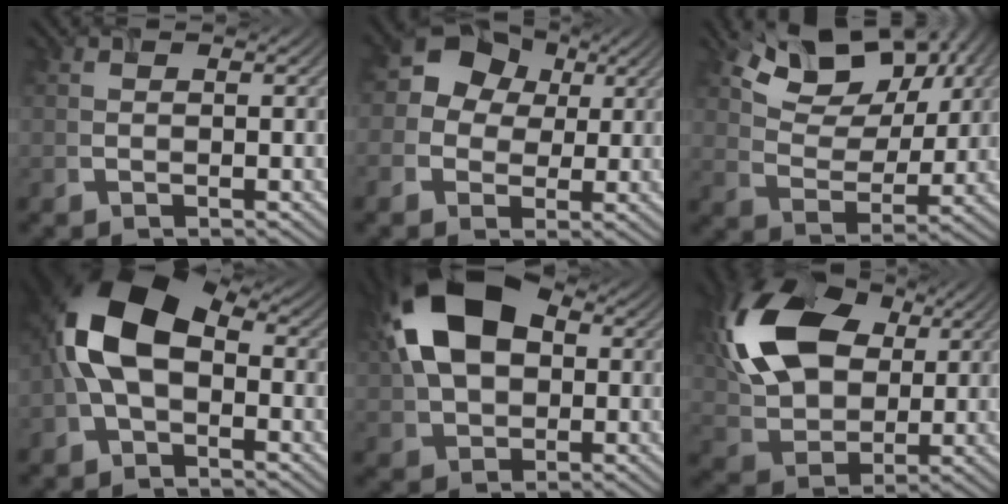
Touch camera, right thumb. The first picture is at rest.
{"total": 8.5, "force": [1.5, 7.6, 3.5], "torque": [-0.081, 0.027, 0.005]}
{"total": 11.2, "force": [6.5, 6.3, 6.6], "torque": [-0.131, 0.002, 0.112]}
{"total": 11.2, "force": [-0.3, 7.0, 8.7], "torque": [-0.193, 0.015, -0.020]}
{"total": 14.0, "force": [3.1, 9.2, 10.1], "torque": [-0.202, 0.024, 0.042]}
{"total": 16.6, "force": [5.0, 11.2, 11.2], "torque": [-0.261, 0.030, 0.082]}